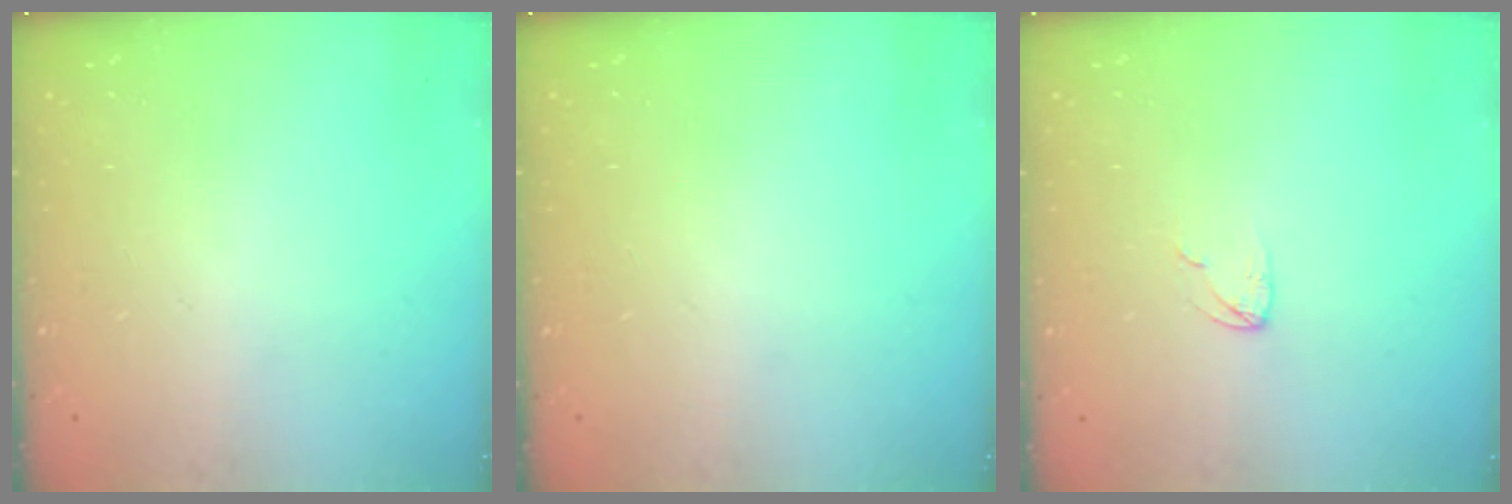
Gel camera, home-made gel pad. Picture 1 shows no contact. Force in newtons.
{"total": 0.0}
{"total": 2.7, "press": 2.7, "slide": 0.2}